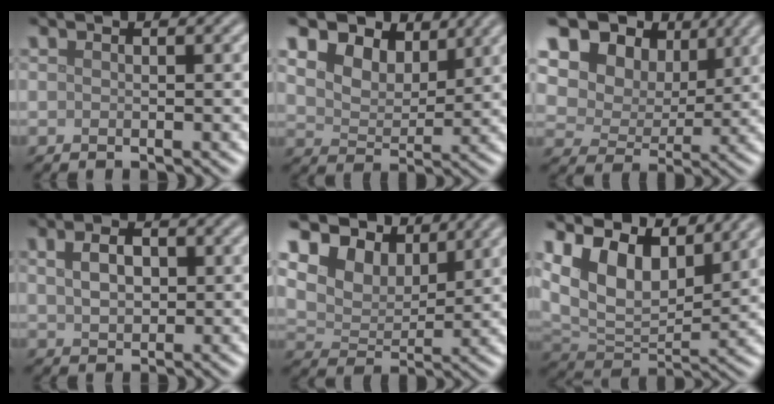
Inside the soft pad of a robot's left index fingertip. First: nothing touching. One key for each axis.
{"total": 7.1, "fx": 4.6, "fy": 4.3, "fz": 3.3, "tx": -0.085, "ty": 0.006, "tz": 0.078}
{"total": 12.7, "fx": 6.6, "fy": 8.8, "fz": 6.3, "tx": -0.121, "ty": 0.019, "tz": 0.121}
{"total": 3.7, "fx": 1.0, "fy": 2.3, "fz": 2.6, "tx": -0.050, "ty": 0.007, "tz": 0.014}
{"total": 8.4, "fx": 5.9, "fy": 4.7, "fz": 3.8, "tx": -0.093, "ty": 0.003, "tz": 0.092}
{"total": 9.3, "fx": 5.3, "fy": 4.8, "fz": 5.8, "tx": -0.120, "ty": 0.001, "tz": 0.091}